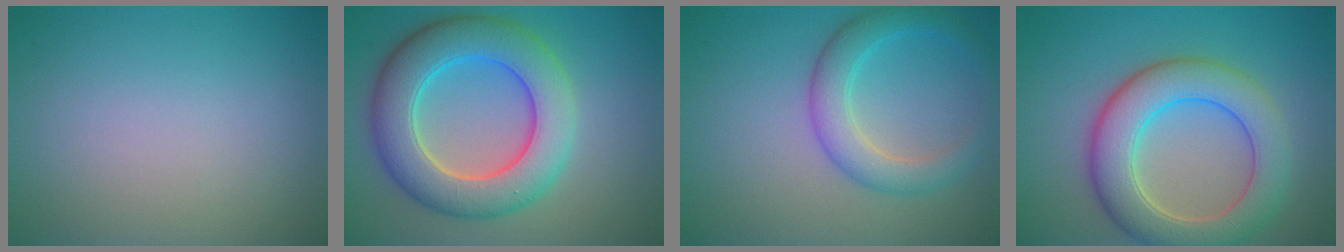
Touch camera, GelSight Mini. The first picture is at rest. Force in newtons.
{"total": 8.9, "press": 8.9, "slide": 0.0}
{"total": 3.9, "press": 3.9, "slide": 0.2}
{"total": 7.6, "press": 7.6, "slide": 0.3}